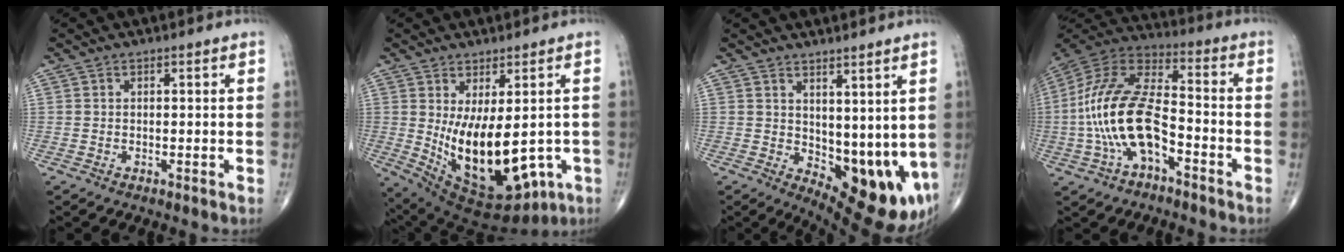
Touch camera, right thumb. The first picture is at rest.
{"total": 17.2, "force": [-1.7, 8.5, 14.8], "torque": [-0.236, -0.019, 0.008]}
{"total": 11.9, "force": [1.4, 5.5, 10.4], "torque": [-0.117, -0.034, 0.040]}
{"total": 18.3, "force": [-4.8, 9.0, 15.2], "torque": [-0.310, 0.046, -0.091]}